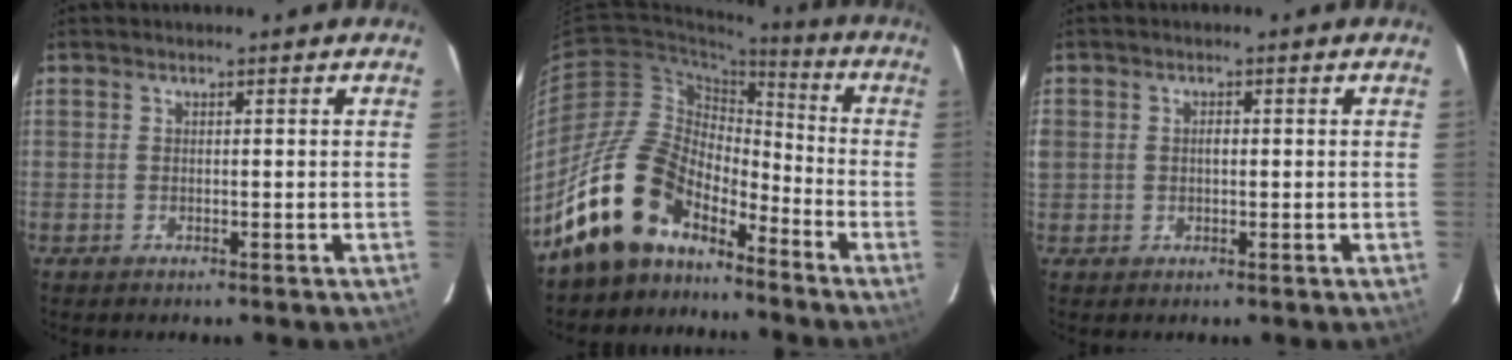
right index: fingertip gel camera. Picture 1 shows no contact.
{"total": 16.2, "force": [-12.2, 8.4, 6.7], "torque": [-0.135, 0.018, -0.220]}
{"total": 2.4, "force": [0.0, 2.1, 1.2], "torque": [-0.019, 0.003, -0.001]}